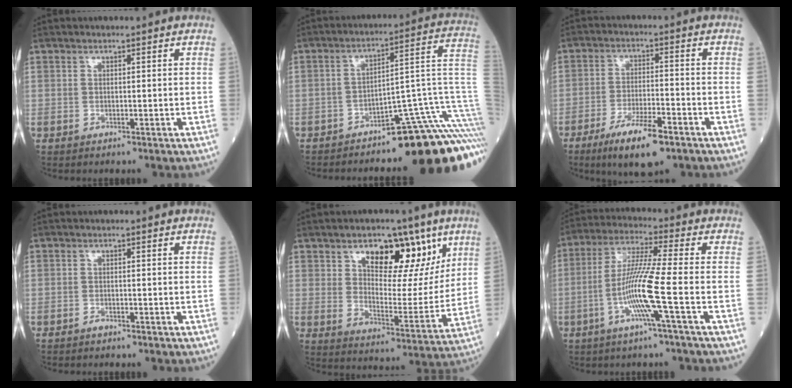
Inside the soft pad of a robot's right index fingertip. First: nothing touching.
{"total": 20.0, "force": [-15.7, 1.7, 12.3], "torque": [-0.086, 0.053, -0.218]}
{"total": 10.6, "force": [-6.7, 2.4, 7.9], "torque": [-0.149, -0.017, -0.111]}
{"total": 1.4, "force": [-1.2, 0.6, 0.4], "torque": [-0.017, -0.001, -0.017]}
{"total": 16.0, "force": [8.2, 7.9, 11.2], "torque": [-0.171, 0.008, 0.138]}
{"total": 10.7, "force": [-3.4, -1.0, 10.1], "torque": [-0.207, -0.005, -0.071]}